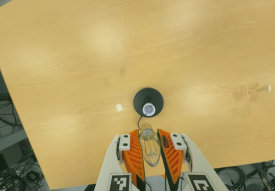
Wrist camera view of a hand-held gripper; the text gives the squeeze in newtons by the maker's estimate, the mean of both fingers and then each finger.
{"total": 19.7, "left": 21.4, "right": 18.1}